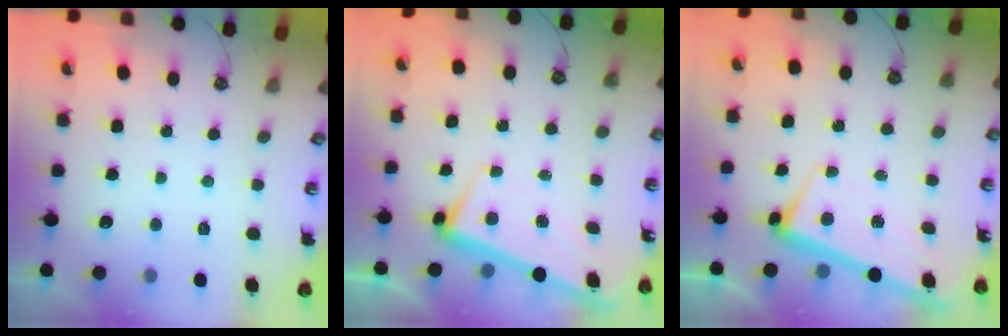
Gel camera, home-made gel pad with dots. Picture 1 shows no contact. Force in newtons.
{"total": 2.6, "press": 2.3, "slide": 1.2}
{"total": 2.5, "press": 2.4, "slide": 0.5}